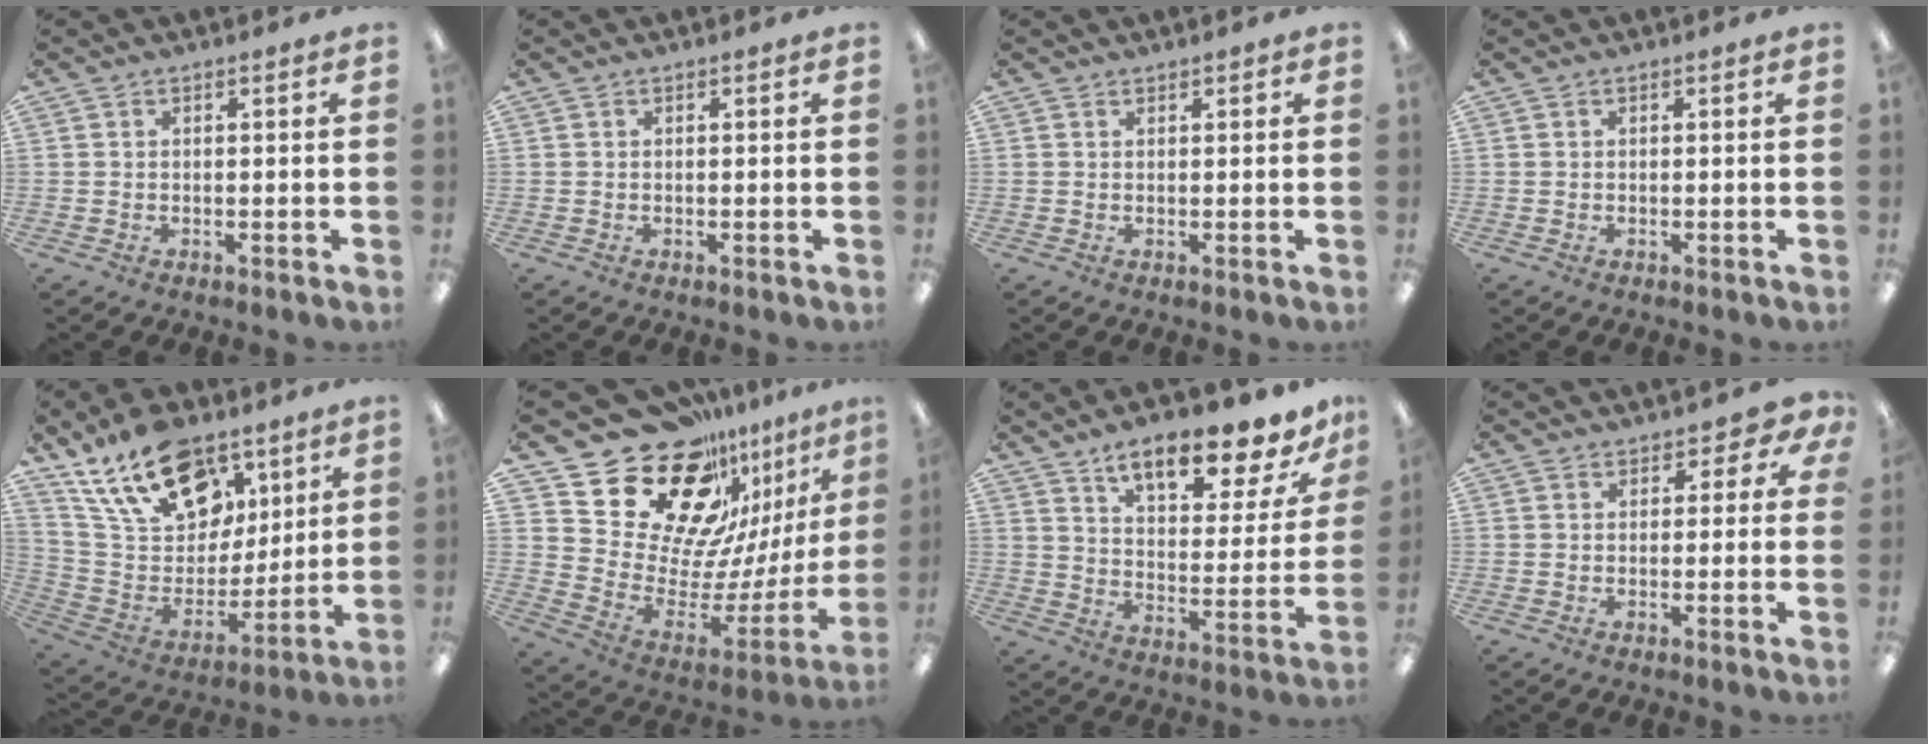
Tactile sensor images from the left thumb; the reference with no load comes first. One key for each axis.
{"total": 0.0}
{"total": 0.8, "fx": 0.8, "fy": 0.3, "fz": 0.2, "tx": -0.004, "ty": 0.000, "tz": 0.015}
{"total": 0.0}
{"total": 21.8, "fx": 13.3, "fy": 13.1, "fz": 11.3, "tx": -0.198, "ty": -0.061, "tz": 0.244}
{"total": 24.6, "fx": 17.0, "fy": 13.6, "fz": 11.3, "tx": -0.188, "ty": -0.138, "tz": 0.323}
{"total": 15.3, "fx": 11.6, "fy": 5.0, "fz": 8.5, "tx": -0.129, "ty": -0.072, "tz": 0.196}
{"total": 3.4, "fx": 1.9, "fy": 2.3, "fz": 1.7, "tx": -0.020, "ty": -0.003, "tz": 0.033}